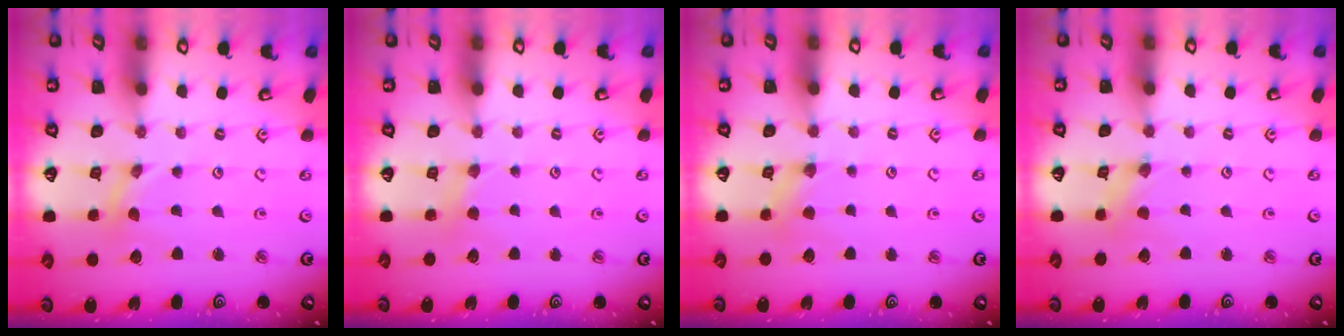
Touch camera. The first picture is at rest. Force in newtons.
{"total": 2.6, "press": 2.6, "slide": 0.5}
{"total": 2.8, "press": 2.8, "slide": 0.4}
{"total": 0.0}